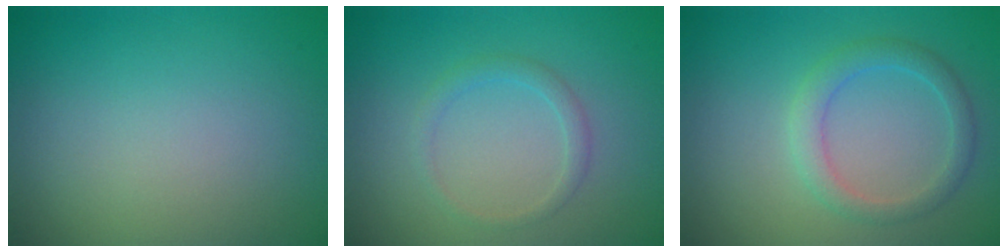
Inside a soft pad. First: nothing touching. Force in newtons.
{"total": 1.3, "press": 1.3, "slide": 0.1}
{"total": 2.3, "press": 2.3, "slide": 0.1}